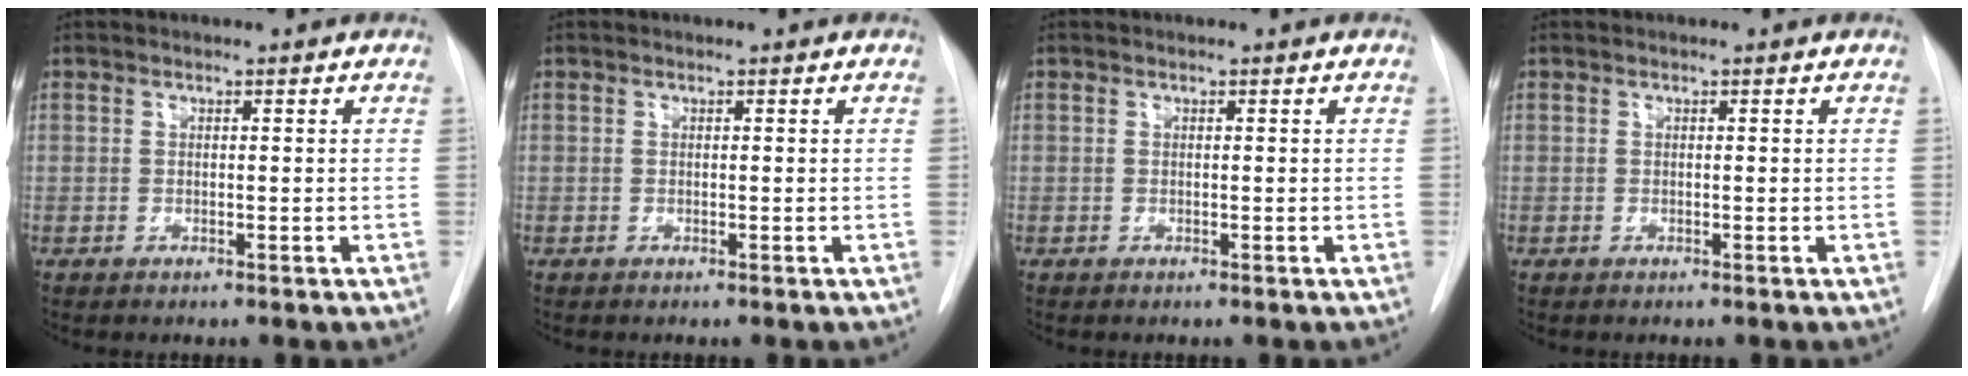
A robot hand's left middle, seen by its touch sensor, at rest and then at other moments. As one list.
[{"total": 0.0}, {"total": 0.0}, {"total": 0.0}]